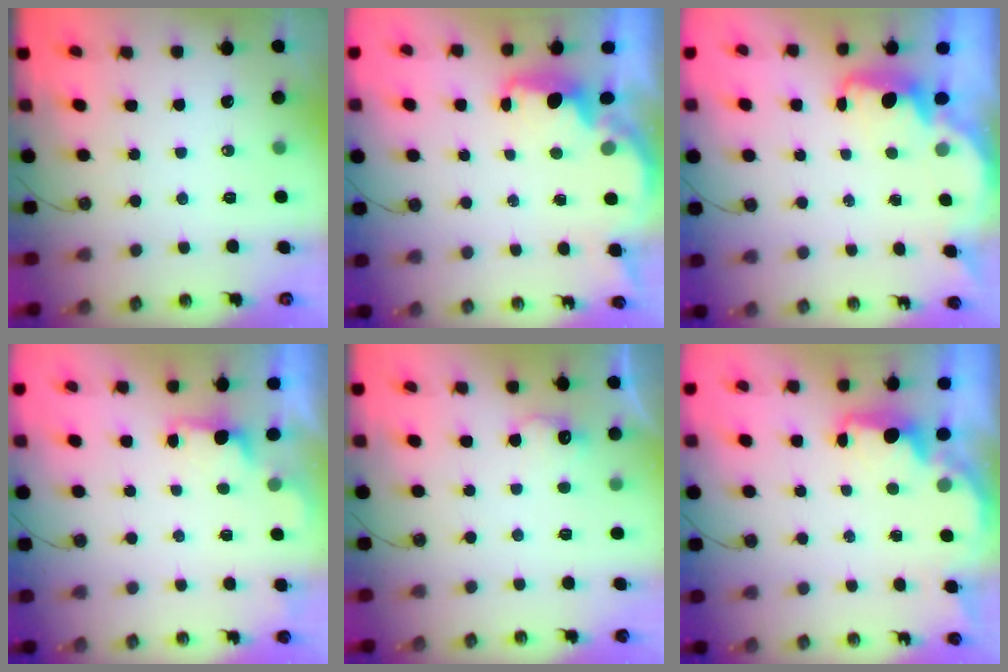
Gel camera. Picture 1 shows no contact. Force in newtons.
{"total": 2.2, "press": 2.0, "slide": 0.8}
{"total": 2.3, "press": 2.2, "slide": 0.6}
{"total": 0.9, "press": 0.6, "slide": 0.8}
{"total": 7.3, "press": 7.2, "slide": 1.2}
{"total": 2.2, "press": 2.1, "slide": 0.6}